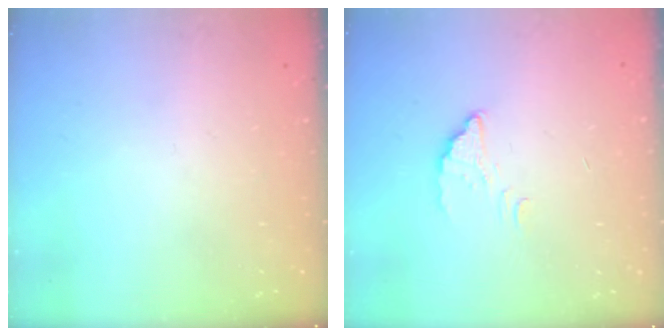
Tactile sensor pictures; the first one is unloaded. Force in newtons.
{"total": 2.2, "press": 2.2, "slide": 0.1}